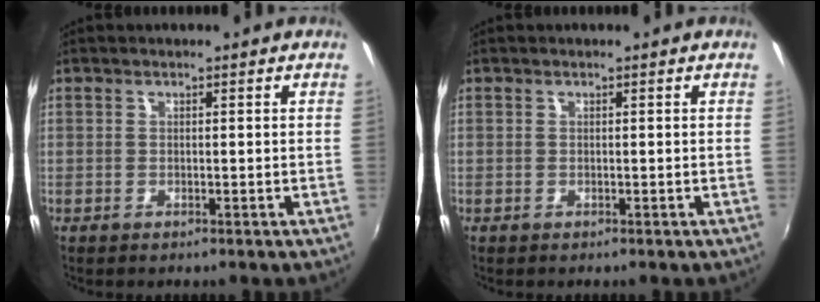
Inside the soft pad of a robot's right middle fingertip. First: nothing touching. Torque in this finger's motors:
{"motor_torque": [0.11, -0.46, -0.07, -0.02]}